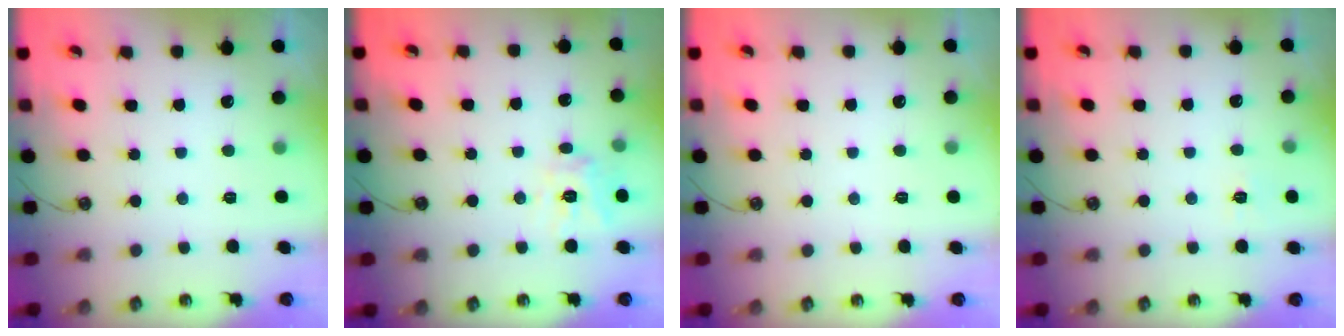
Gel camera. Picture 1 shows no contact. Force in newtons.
{"total": 10.9, "press": 10.8, "slide": 0.6}
{"total": 0.0}
{"total": 6.1, "press": 6.1, "slide": 0.7}